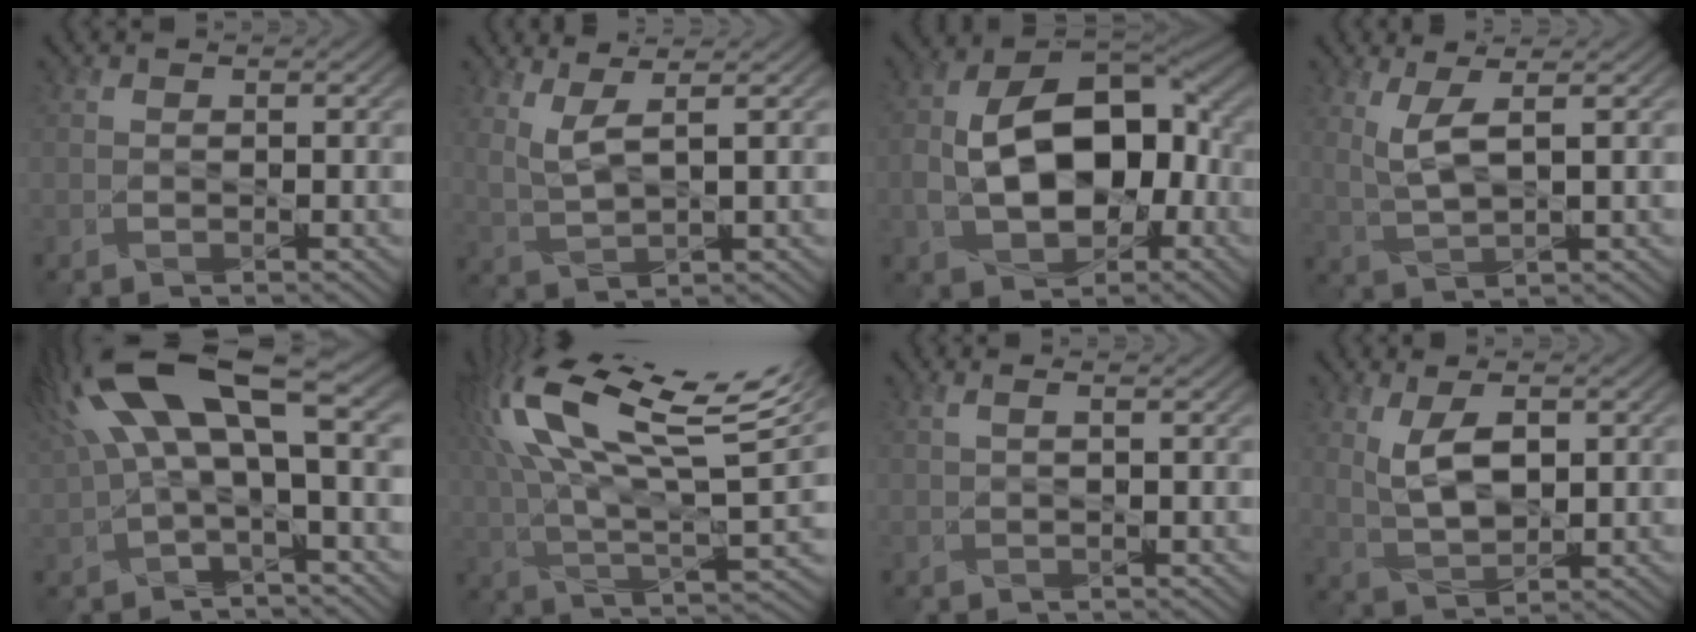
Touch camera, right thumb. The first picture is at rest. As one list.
[{"total": 3.7, "force": [2.1, 0.8, 2.9], "torque": [-0.076, 0.002, 0.053]}, {"total": 13.2, "force": [-1.7, 8.3, 10.1], "torque": [-0.187, 0.002, -0.033]}, {"total": 4.0, "force": [1.7, 0.8, 3.5], "torque": [-0.091, 0.000, 0.042]}, {"total": 14.3, "force": [4.3, 4.9, 12.7], "torque": [-0.283, 0.018, 0.086]}, {"total": 19.4, "force": [7.8, 7.1, 16.3], "torque": [-0.343, 0.039, 0.130]}, {"total": 1.2, "force": [0.3, 0.1, 1.2], "torque": [-0.021, 0.004, 0.000]}, {"total": 5.6, "force": [1.8, 2.7, 4.6], "torque": [-0.107, -0.002, 0.039]}]